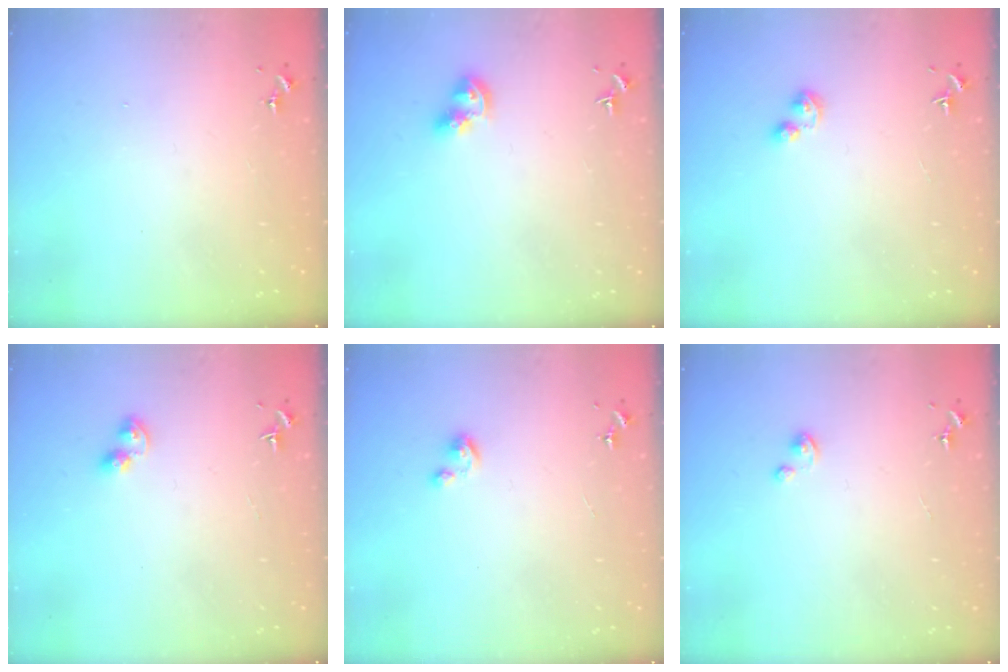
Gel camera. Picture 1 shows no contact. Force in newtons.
{"total": 9.0, "press": 9.0, "slide": 1.0}
{"total": 4.1, "press": 4.1, "slide": 0.5}
{"total": 3.8, "press": 3.8, "slide": 0.4}
{"total": 3.2, "press": 3.2, "slide": 0.3}
{"total": 1.8, "press": 1.8, "slide": 0.2}